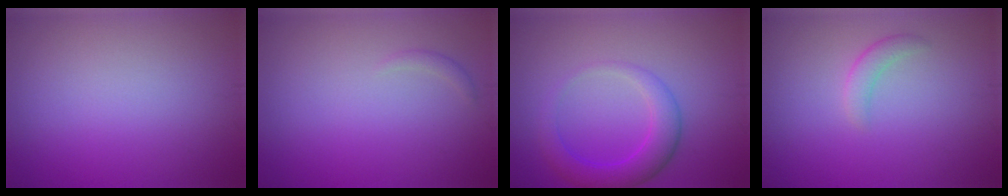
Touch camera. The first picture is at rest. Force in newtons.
{"total": 0.6, "press": 0.6, "slide": 0.0}
{"total": 3.8, "press": 3.8, "slide": 0.1}
{"total": 1.5, "press": 1.5, "slide": 0.1}